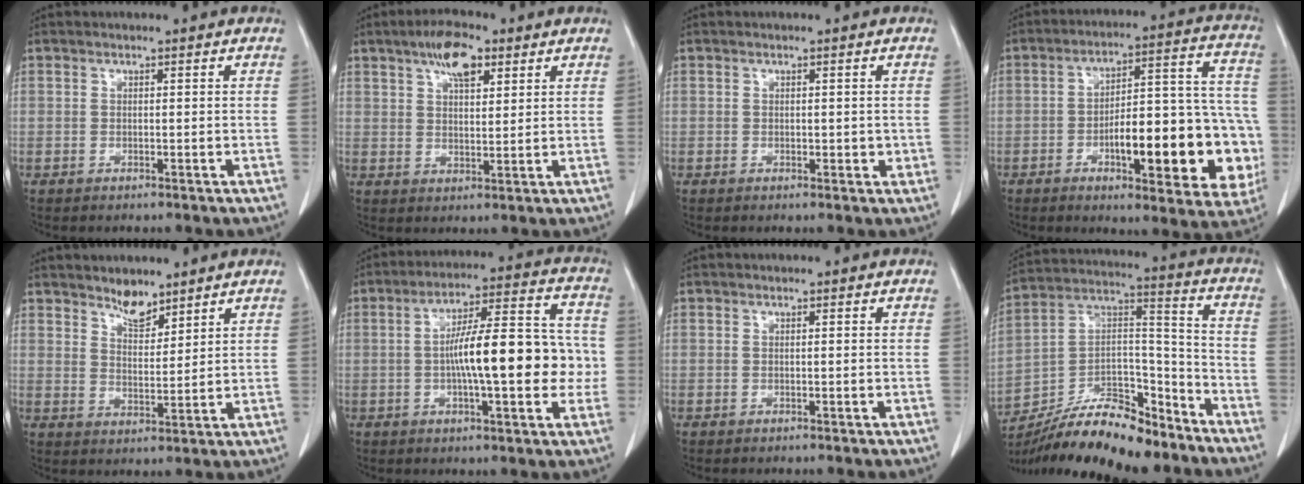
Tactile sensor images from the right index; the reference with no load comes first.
{"total": 6.9, "force": [4.0, 2.6, 5.0], "torque": [-0.092, 0.011, 0.067]}
{"total": 1.5, "force": [0.0, 1.0, 1.2], "torque": [-0.010, 0.001, 0.004]}
{"total": 21.3, "force": [-5.7, 6.3, 19.5], "torque": [-0.201, 0.041, -0.060]}
{"total": 4.1, "force": [3.6, 1.4, 1.4], "torque": [-0.029, -0.005, 0.069]}
{"total": 15.5, "force": [-1.3, 3.6, 15.0], "torque": [-0.237, 0.031, -0.017]}
{"total": 0.0}
{"total": 18.9, "force": [-16.1, 5.1, 8.6], "torque": [-0.164, 0.031, -0.280]}